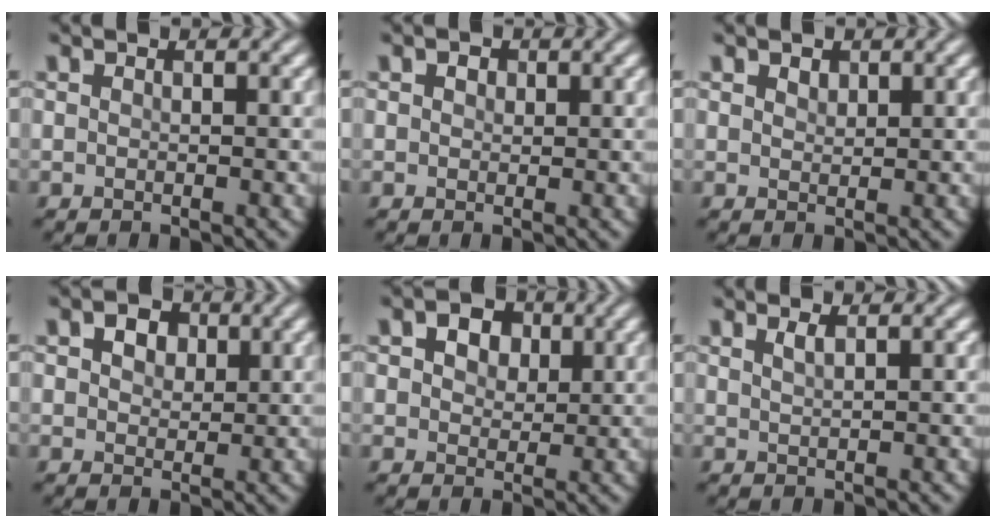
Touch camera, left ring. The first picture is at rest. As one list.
[{"total": 0.9, "force": [0.4, 0.7, 0.4], "torque": [-0.007, 0.000, 0.005]}, {"total": 0.9, "force": [0.7, 0.5, 0.3], "torque": [-0.006, 0.000, 0.014]}, {"total": 2.7, "force": [1.2, 1.8, 1.5], "torque": [-0.026, 0.001, 0.016]}, {"total": 4.2, "force": [1.8, 2.8, 2.5], "torque": [-0.038, 0.007, 0.010]}, {"total": 1.1, "force": [0.7, 0.3, 0.8], "torque": [-0.010, 0.003, 0.012]}]